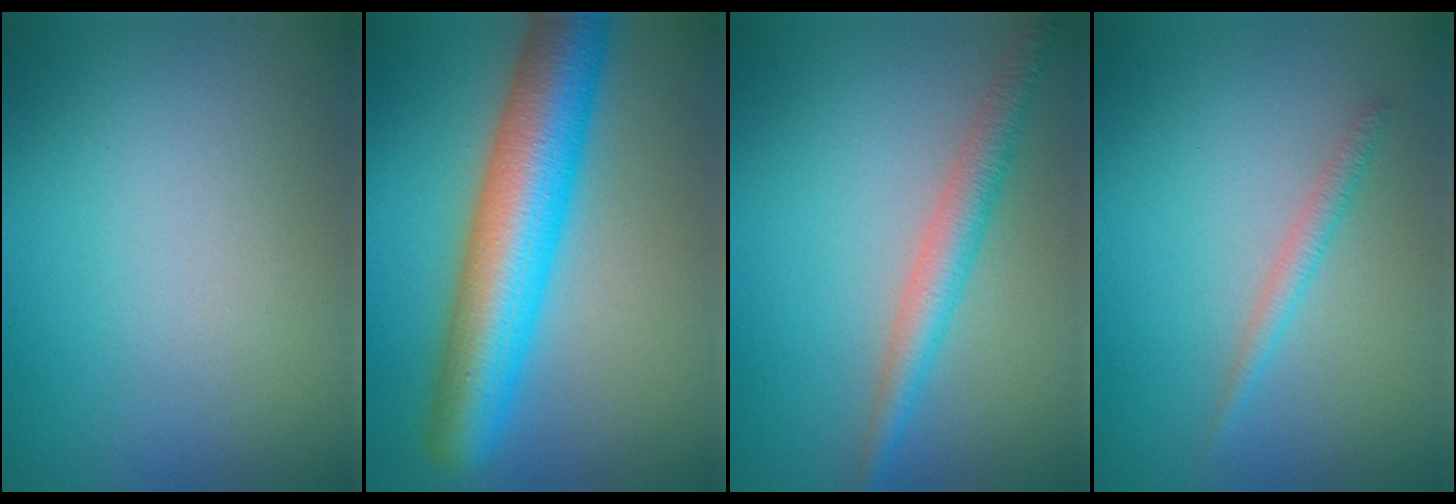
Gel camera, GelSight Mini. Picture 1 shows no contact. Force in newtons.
{"total": 9.3, "press": 9.3, "slide": 0.2}
{"total": 2.9, "press": 2.9, "slide": 0.1}
{"total": 1.3, "press": 1.3, "slide": 0.1}